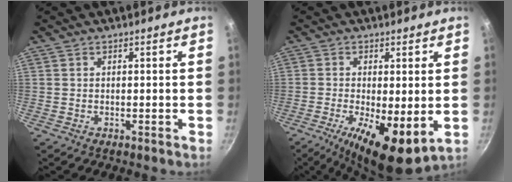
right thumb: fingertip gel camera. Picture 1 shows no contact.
{"total": 11.0, "force": [-2.2, 3.8, 10.1], "torque": [-0.167, -0.012, -0.030]}